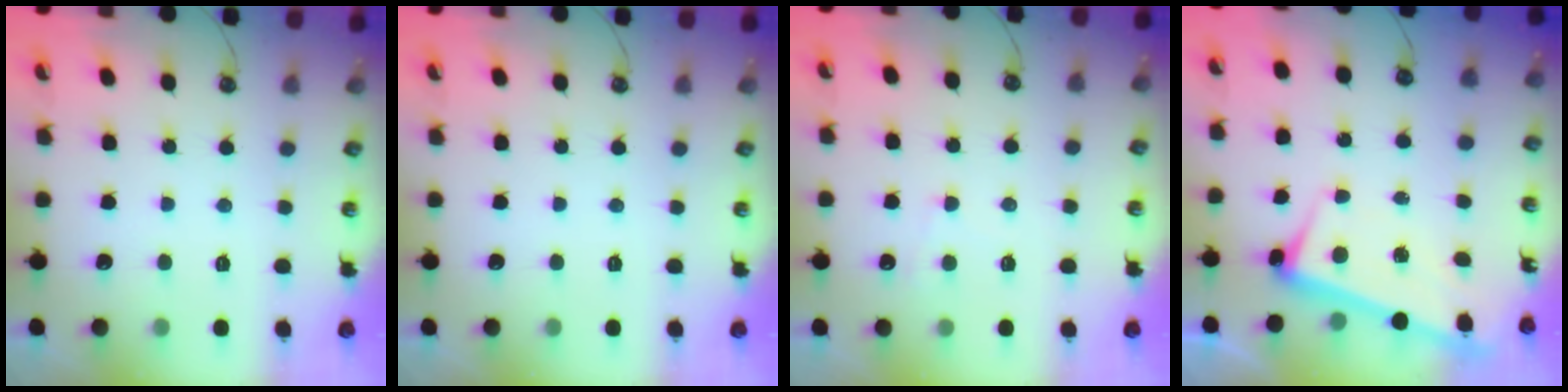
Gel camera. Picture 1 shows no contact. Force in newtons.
{"total": 0.0}
{"total": 4.0, "press": 4.0, "slide": 0.4}
{"total": 2.4, "press": 2.3, "slide": 0.7}